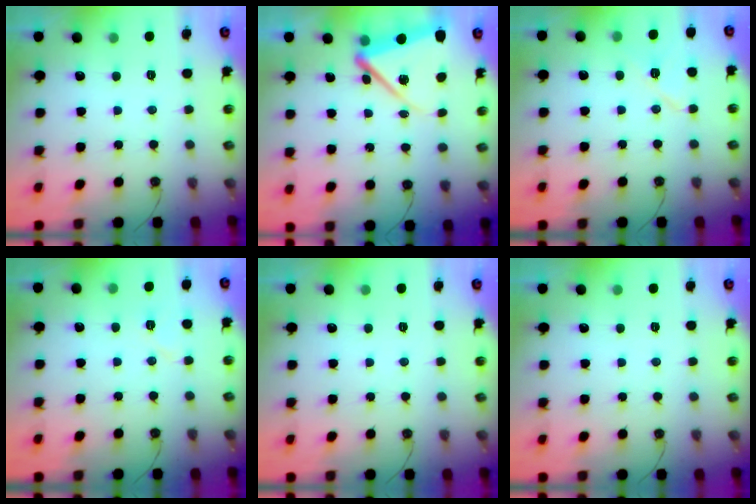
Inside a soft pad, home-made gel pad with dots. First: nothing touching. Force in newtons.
{"total": 10.6, "press": 10.5, "slide": 2.0}
{"total": 8.3, "press": 8.2, "slide": 1.1}
{"total": 5.5, "press": 5.4, "slide": 0.9}
{"total": 0.0}
{"total": 0.0}